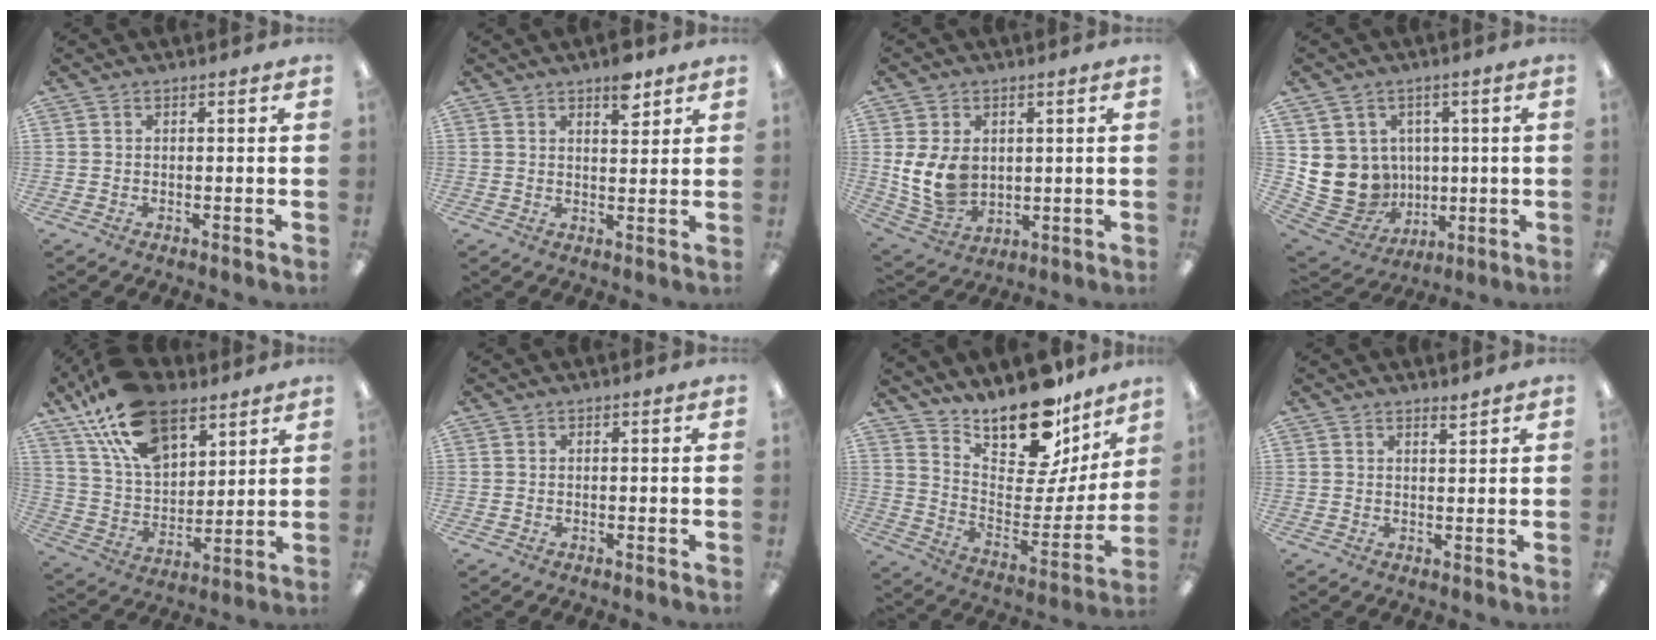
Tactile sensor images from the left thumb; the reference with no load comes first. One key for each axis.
{"total": 5.9, "fx": 4.1, "fy": 2.3, "fz": 3.5, "tx": -0.030, "ty": -0.028, "tz": 0.064}
{"total": 10.4, "fx": 1.7, "fy": 8.0, "fz": 6.5, "tx": -0.149, "ty": -0.005, "tz": 0.033}
{"total": 10.4, "fx": 0.3, "fy": 10.2, "fz": 2.2, "tx": -0.080, "ty": -0.017, "tz": 0.018}
{"total": 19.8, "fx": 12.1, "fy": 10.6, "fz": 11.5, "tx": -0.222, "ty": -0.045, "tz": 0.219}
{"total": 0.0}
{"total": 20.6, "fx": 17.3, "fy": 7.4, "fz": 8.4, "tx": -0.120, "ty": -0.141, "tz": 0.299}
{"total": 1.9, "fx": 1.8, "fy": 0.2, "fz": 0.6, "tx": -0.006, "ty": -0.009, "tz": 0.030}